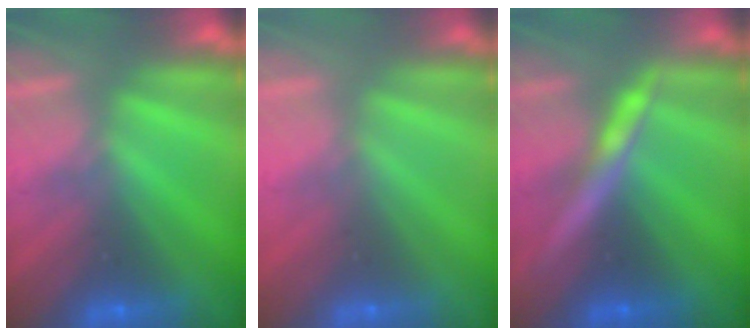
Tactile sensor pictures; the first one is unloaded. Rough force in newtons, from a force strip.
{"total": 2.9}
{"total": 2.9}